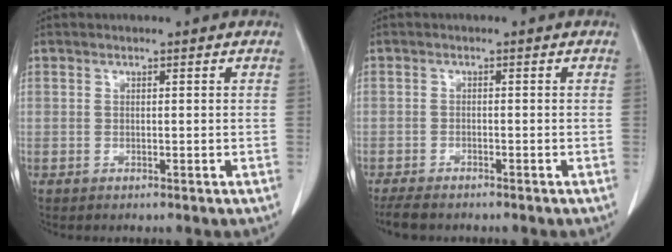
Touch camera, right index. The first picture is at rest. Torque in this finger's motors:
{"motor_torque": [0.32, -0.32, 0.06, 0.01]}